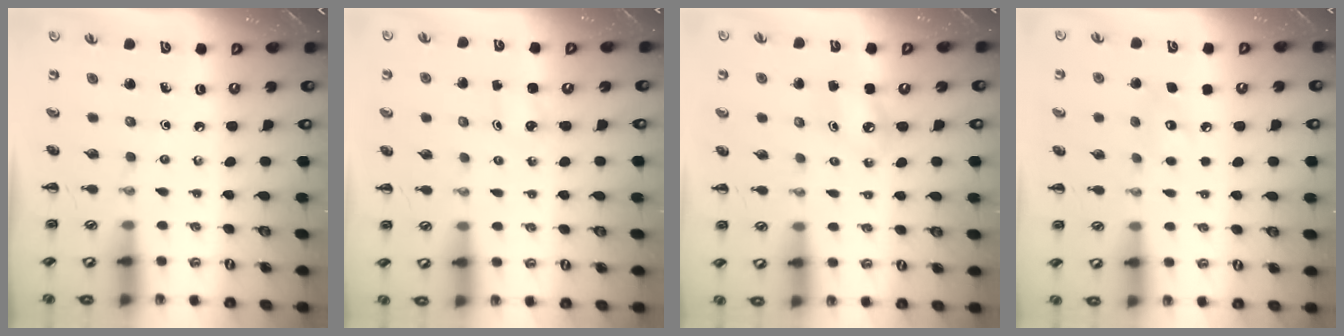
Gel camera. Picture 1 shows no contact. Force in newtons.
{"total": 1.4, "press": 1.3, "slide": 0.2}
{"total": 6.0, "press": 5.9, "slide": 1.4}
{"total": 6.2, "press": 5.9, "slide": 1.6}